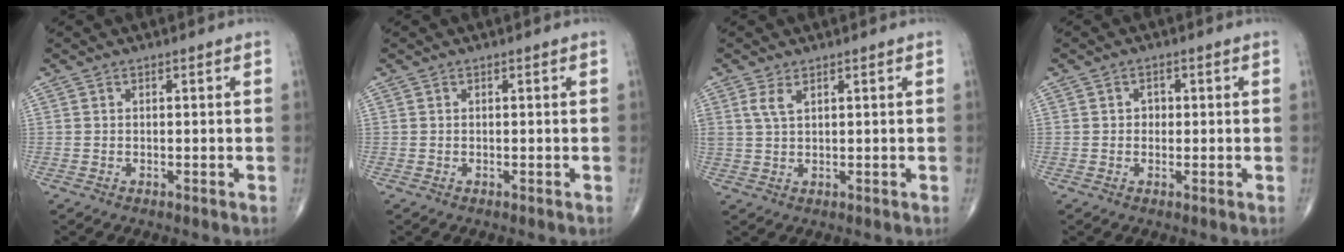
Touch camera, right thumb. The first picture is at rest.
{"total": 0.0}
{"total": 2.8, "force": [1.5, 1.1, 2.1], "torque": [-0.048, 0.000, 0.037]}
{"total": 1.7, "force": [0.1, 1.5, 0.9], "torque": [-0.003, 0.004, -0.001]}